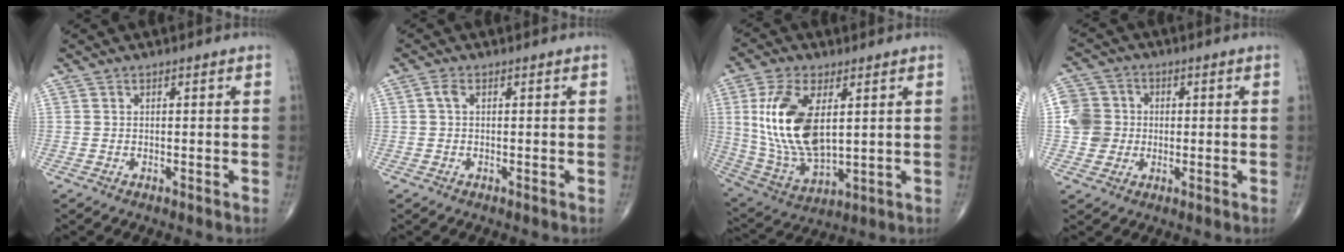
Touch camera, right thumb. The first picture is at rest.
{"total": 1.3, "force": [0.2, 0.7, 1.1], "torque": [-0.023, 0.002, -0.001]}
{"total": 17.5, "force": [3.5, 8.8, 14.8], "torque": [-0.295, -0.018, 0.078]}
{"total": 7.9, "force": [-0.2, 7.6, 2.4], "torque": [-0.025, 0.014, -0.007]}